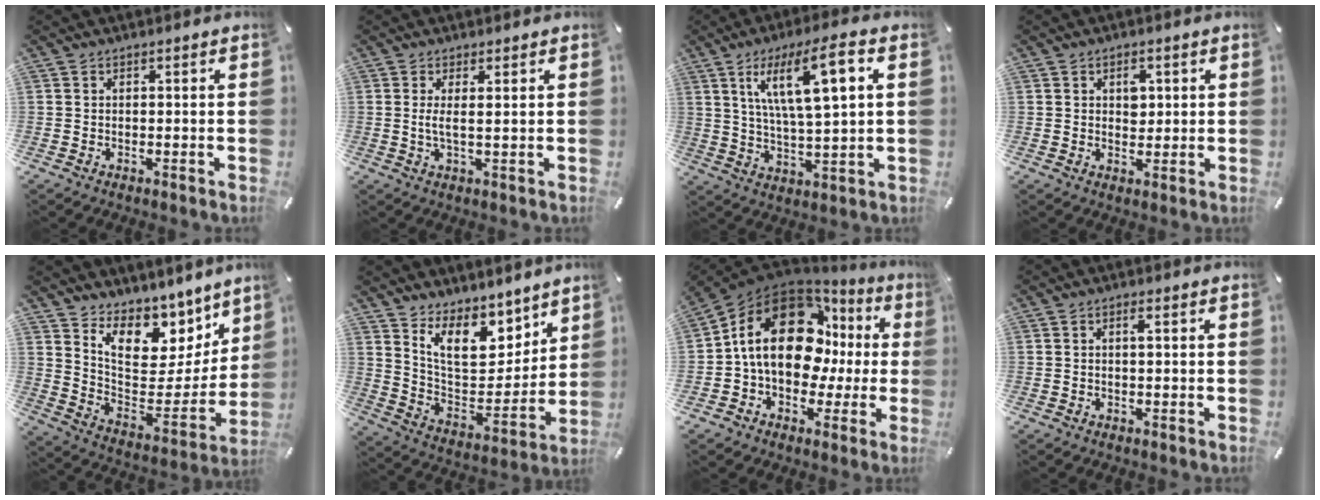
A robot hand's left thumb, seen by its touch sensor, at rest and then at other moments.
{"total": 3.2, "force": [0.7, 0.2, 3.1], "torque": [-0.061, -0.006, 0.011]}
{"total": 13.8, "force": [6.0, 3.4, 11.9], "torque": [-0.213, -0.004, 0.097]}
{"total": 3.5, "force": [0.9, 2.6, 2.2], "torque": [-0.006, -0.009, 0.006]}
{"total": 12.7, "force": [9.3, 7.8, 3.8], "torque": [-0.054, -0.096, 0.167]}
{"total": 13.2, "force": [9.2, 7.6, 5.8], "torque": [-0.104, -0.075, 0.175]}
{"total": 19.9, "force": [3.9, 13.9, 13.7], "torque": [-0.233, -0.019, 0.066]}
{"total": 1.6, "force": [0.2, 0.3, 1.5], "torque": [-0.030, 0.001, 0.002]}